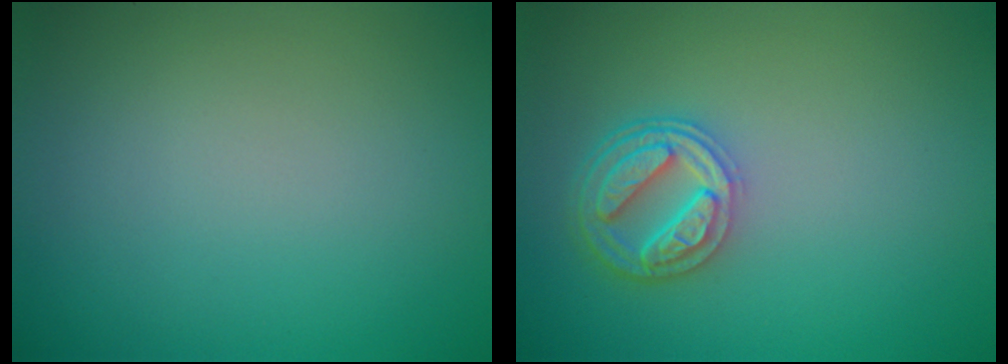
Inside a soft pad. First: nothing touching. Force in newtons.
{"total": 4.5, "press": 3.5, "slide": 2.8}